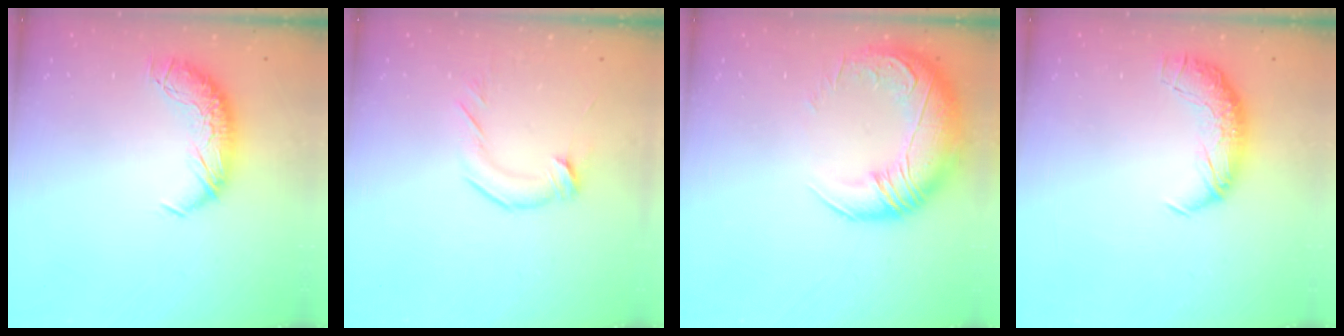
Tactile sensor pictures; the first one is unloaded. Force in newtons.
{"total": 2.6, "press": 2.6, "slide": 0.4}
{"total": 7.0, "press": 5.1, "slide": 4.7}
{"total": 2.5, "press": 1.3, "slide": 2.2}